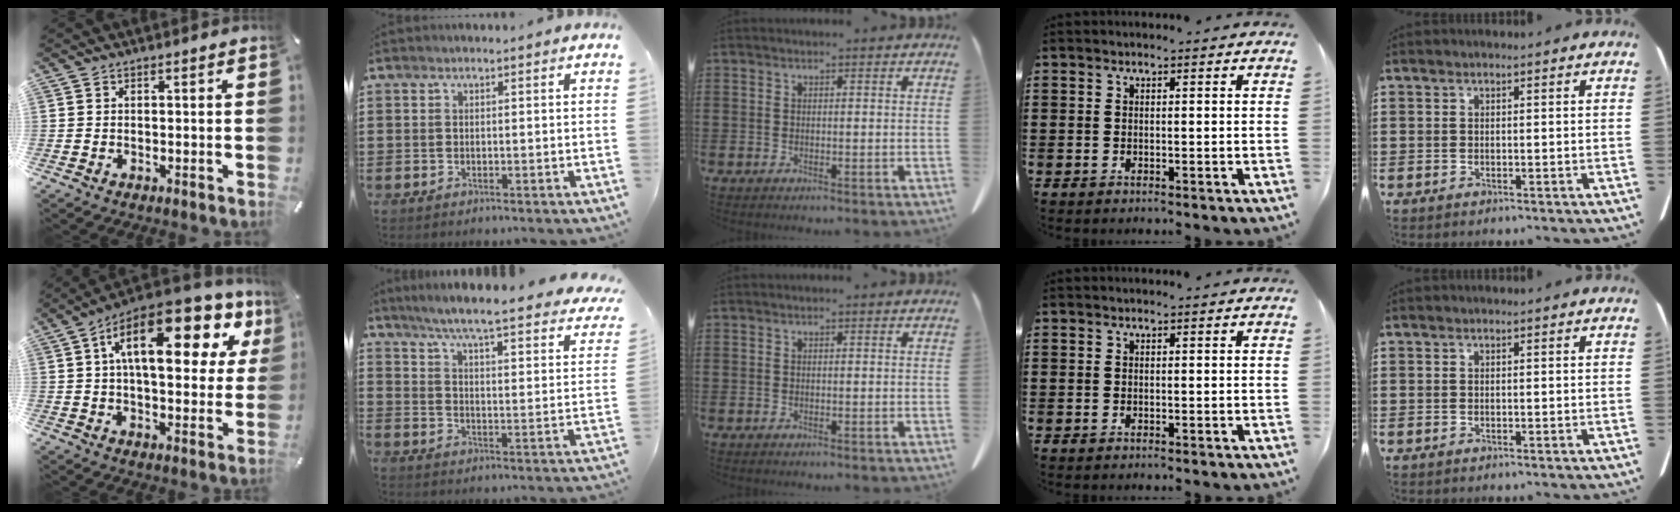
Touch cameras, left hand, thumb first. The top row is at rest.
{"thumb": {"total": 20.9, "force": [8.9, 9.0, 16.7], "torque": [-0.267, -0.036, 0.143]}, "index": {"total": 5.6, "force": [4.6, -0.8, 3.1], "torque": [-0.083, -0.046, 0.068]}}